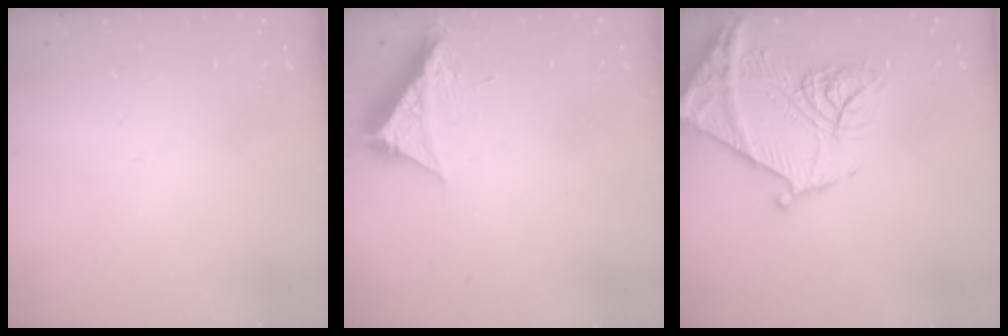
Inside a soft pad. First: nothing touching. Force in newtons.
{"total": 8.9, "press": 8.9, "slide": 0.4}
{"total": 19.8, "press": 19.7, "slide": 2.1}